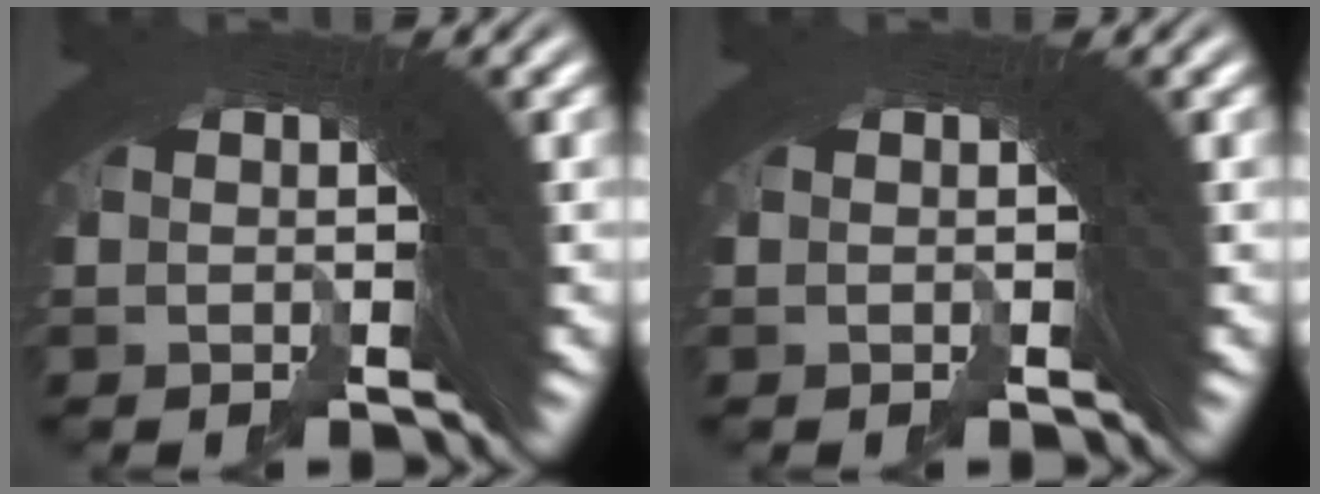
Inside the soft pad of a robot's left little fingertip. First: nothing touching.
{"total": 0.0}